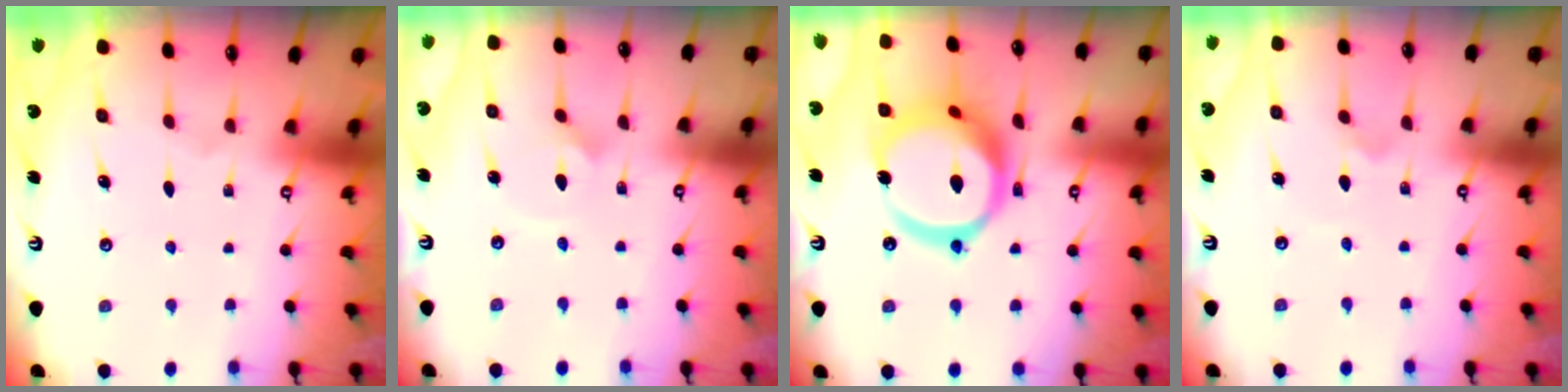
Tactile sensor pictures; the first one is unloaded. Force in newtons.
{"total": 2.5, "press": 2.5, "slide": 0.1}
{"total": 20.8, "press": 20.7, "slide": 2.4}
{"total": 2.0, "press": 2.0, "slide": 0.4}